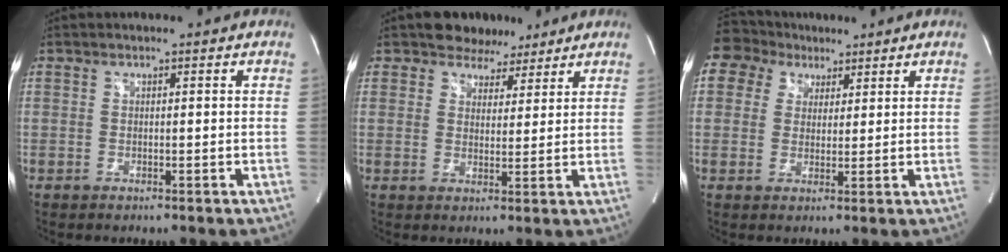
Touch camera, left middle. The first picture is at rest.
{"total": 5.4, "force": [4.3, 3.2, 1.0], "torque": [-0.011, 0.006, 0.066]}
{"total": 7.1, "force": [4.5, 5.4, 0.7], "torque": [-0.024, 0.036, 0.083]}